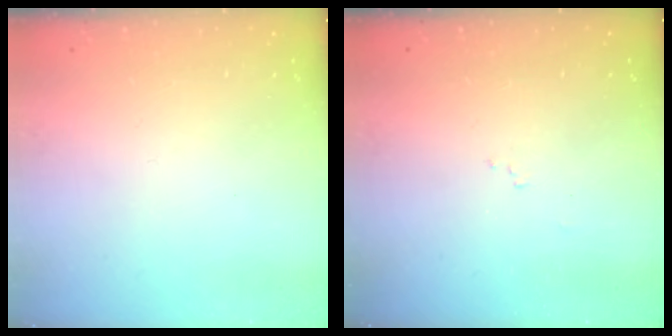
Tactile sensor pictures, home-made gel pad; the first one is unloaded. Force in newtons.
{"total": 7.2, "press": 7.1, "slide": 1.0}